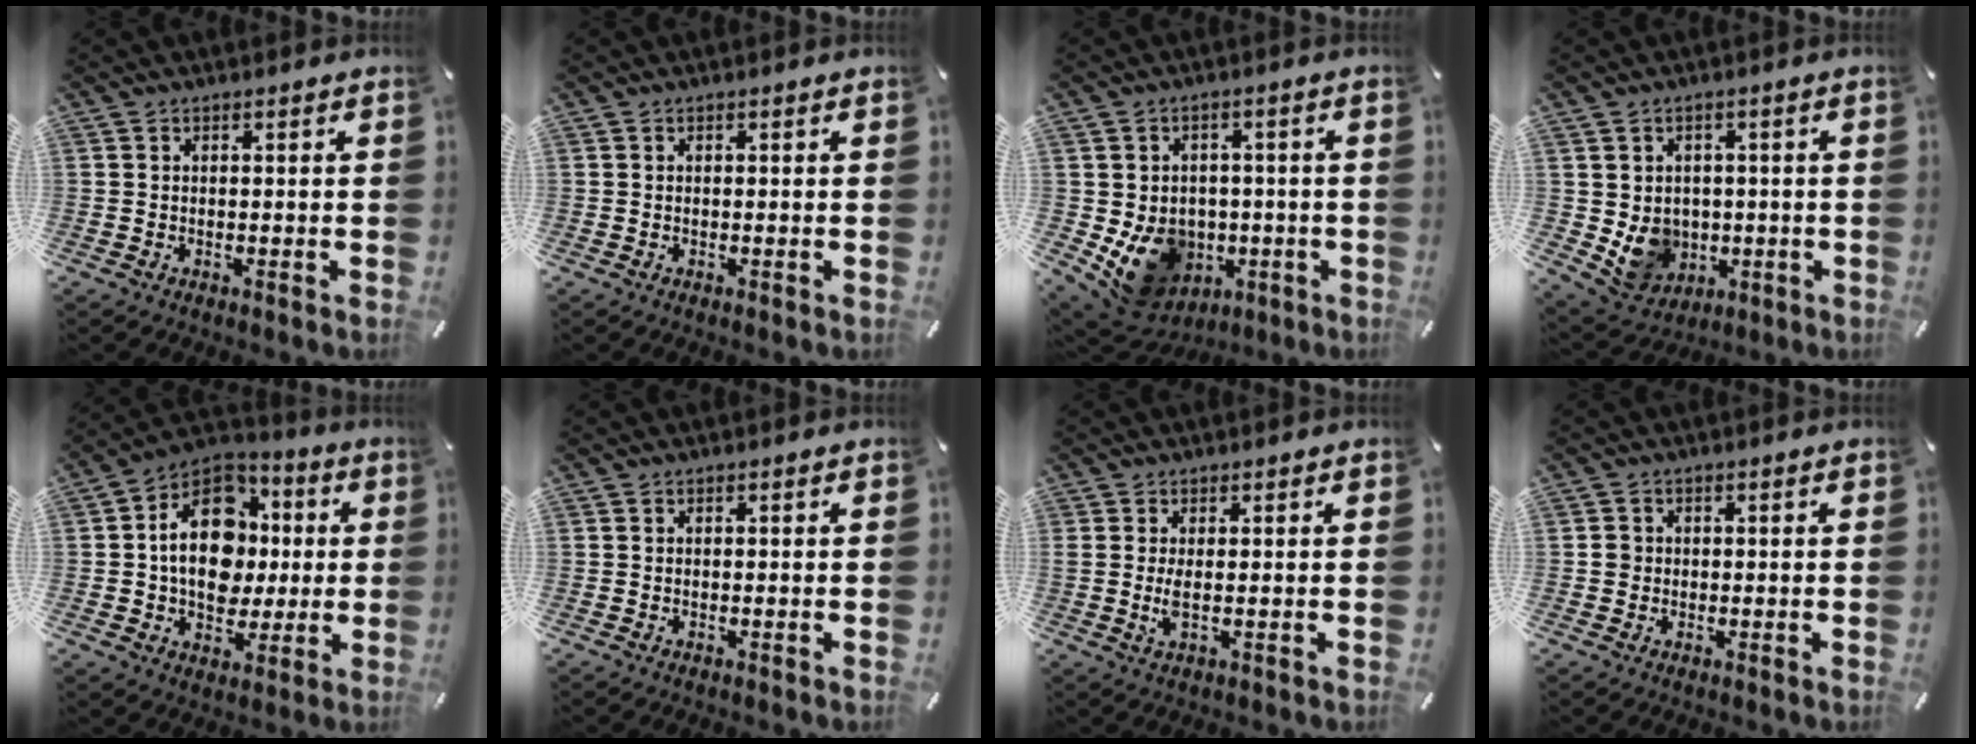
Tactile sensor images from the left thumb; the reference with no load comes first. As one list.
[{"total": 0.0}, {"total": 11.5, "force": [-2.6, 9.9, 5.3], "torque": [-0.101, 0.001, -0.038]}, {"total": 7.9, "force": [-0.3, 7.5, 2.5], "torque": [-0.044, -0.007, 0.002]}, {"total": 17.5, "force": [0.1, 13.5, 11.2], "torque": [-0.202, 0.011, 0.002]}, {"total": 0.0}, {"total": 3.3, "force": [0.1, 0.7, 3.3], "torque": [-0.067, -0.006, 0.001]}, {"total": 1.7, "force": [-0.1, 1.6, 0.5], "torque": [-0.009, 0.006, -0.005]}]